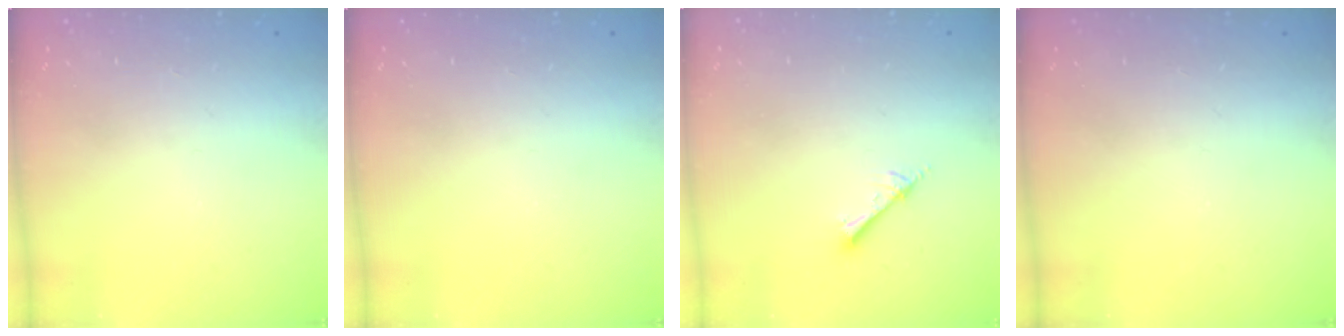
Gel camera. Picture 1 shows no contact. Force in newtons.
{"total": 0.0}
{"total": 2.2, "press": 2.2, "slide": 0.3}
{"total": 0.0}